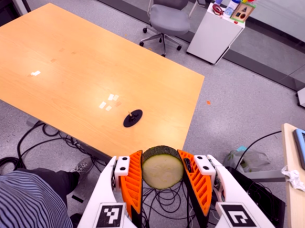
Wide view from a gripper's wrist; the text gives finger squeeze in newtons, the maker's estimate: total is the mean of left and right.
{"total": 12.6, "left": 11.5, "right": 13.6}